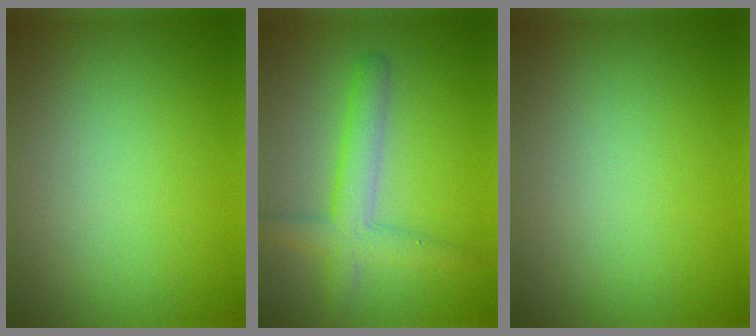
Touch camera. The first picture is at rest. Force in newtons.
{"total": 3.9, "press": 3.9, "slide": 0.1}
{"total": 0.0}